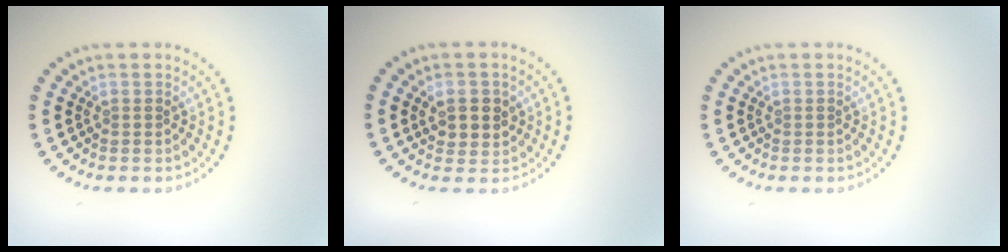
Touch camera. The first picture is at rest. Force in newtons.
{"total": 2.6, "press": 2.6, "slide": 0.7}
{"total": 0.0}